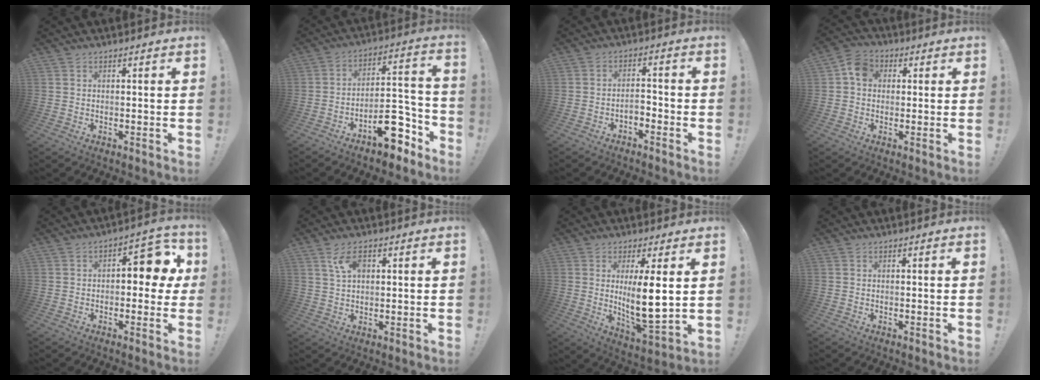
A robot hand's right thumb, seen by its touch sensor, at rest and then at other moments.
{"total": 14.3, "force": [-9.4, 6.9, 8.3], "torque": [-0.086, 0.074, -0.149]}
{"total": 3.4, "force": [-2.5, 1.4, 1.7], "torque": [-0.027, 0.003, -0.046]}
{"total": 6.9, "force": [1.3, 5.8, 3.7], "torque": [-0.050, 0.012, 0.028]}
{"total": 8.5, "force": [1.2, 5.0, 6.8], "torque": [-0.072, -0.007, 0.016]}
{"total": 5.9, "force": [2.4, 3.3, 4.2], "torque": [-0.070, -0.002, 0.045]}
{"total": 12.2, "force": [2.4, 3.2, 11.6], "torque": [-0.184, -0.034, 0.036]}
{"total": 0.0}